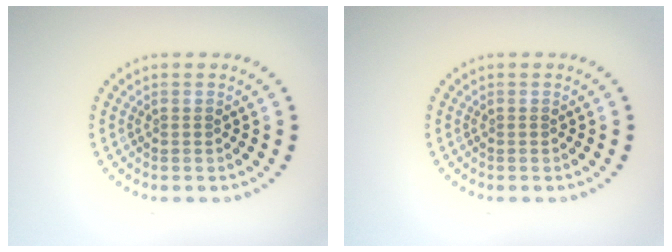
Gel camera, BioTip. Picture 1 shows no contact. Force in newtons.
{"total": 0.0}